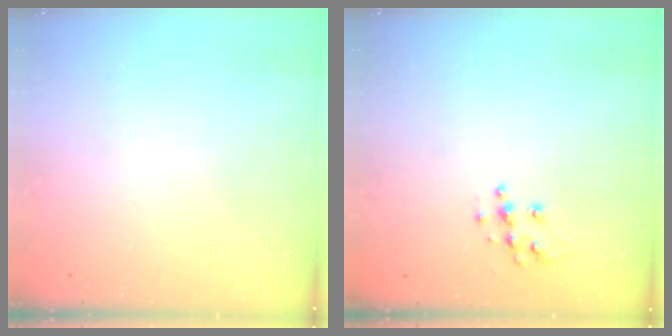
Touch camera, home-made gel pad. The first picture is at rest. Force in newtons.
{"total": 7.7, "press": 7.7, "slide": 0.3}